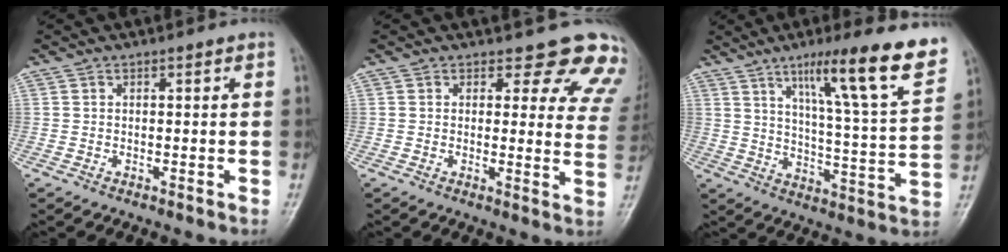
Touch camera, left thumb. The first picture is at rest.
{"total": 11.6, "force": [10.2, 4.7, 2.9], "torque": [0.023, -0.071, 0.079]}
{"total": 19.8, "force": [11.6, 2.1, 15.9], "torque": [-0.212, -0.047, 0.173]}